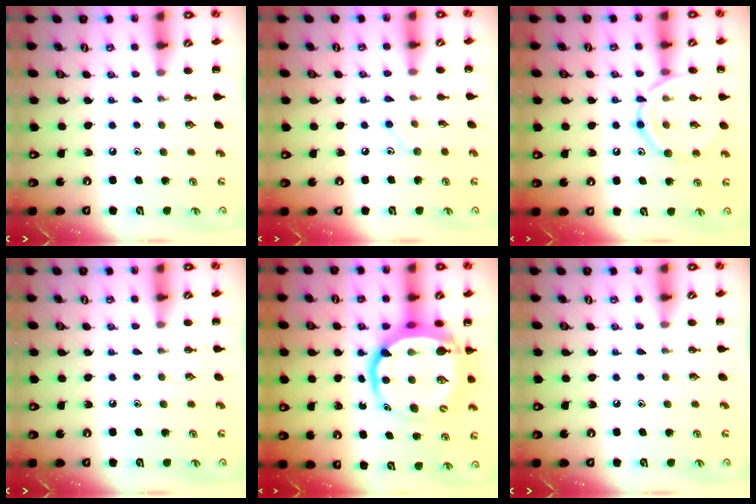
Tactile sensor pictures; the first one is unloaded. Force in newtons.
{"total": 6.3, "press": 6.0, "slide": 1.7}
{"total": 12.4, "press": 12.3, "slide": 1.1}
{"total": 0.0}
{"total": 13.8, "press": 13.4, "slide": 3.5}
{"total": 0.0}